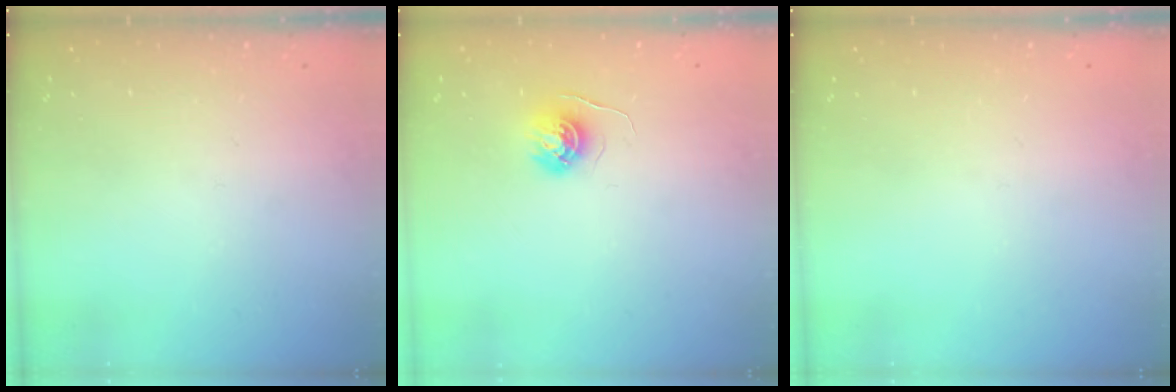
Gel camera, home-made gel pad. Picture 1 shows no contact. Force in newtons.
{"total": 4.6, "press": 4.6, "slide": 0.4}
{"total": 0.0}